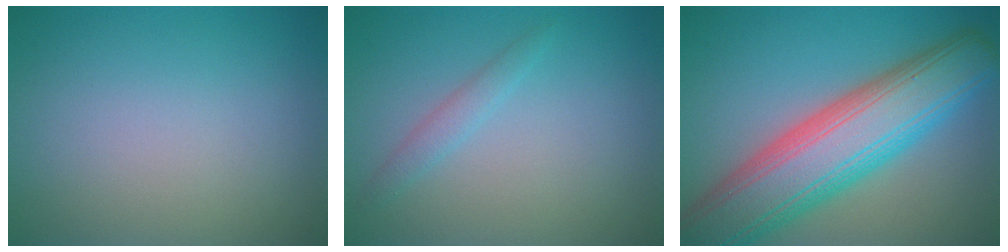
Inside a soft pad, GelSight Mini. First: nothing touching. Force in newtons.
{"total": 1.3, "press": 1.3, "slide": 0.0}
{"total": 11.3, "press": 11.3, "slide": 0.6}